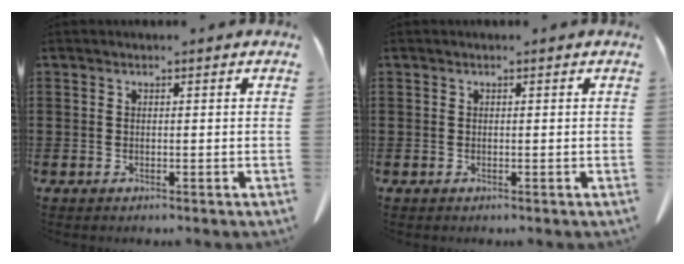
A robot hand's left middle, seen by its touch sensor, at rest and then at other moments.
{"total": 0.0}